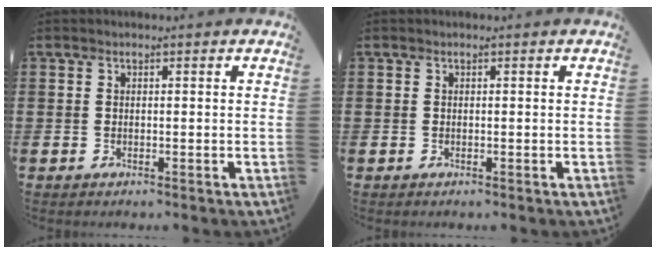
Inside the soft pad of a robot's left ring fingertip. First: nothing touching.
{"total": 0.0}